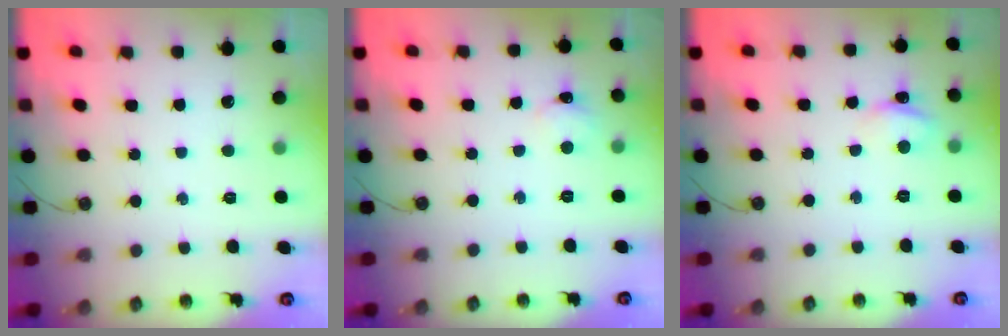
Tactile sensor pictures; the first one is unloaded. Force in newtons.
{"total": 2.6, "press": 2.6, "slide": 0.4}
{"total": 4.0, "press": 3.9, "slide": 0.5}